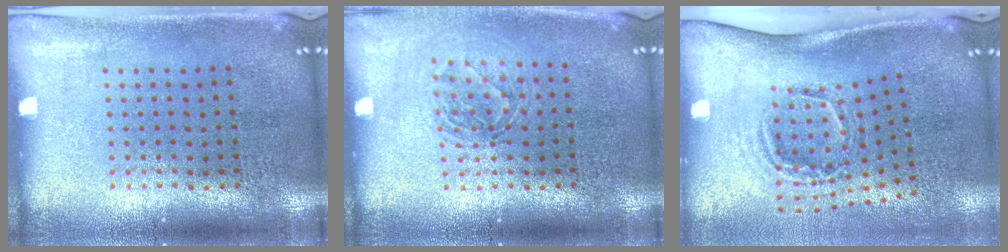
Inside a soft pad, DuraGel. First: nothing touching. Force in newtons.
{"total": 1.3, "press": 1.2, "slide": 0.6}
{"total": 2.0, "press": 1.3, "slide": 1.6}